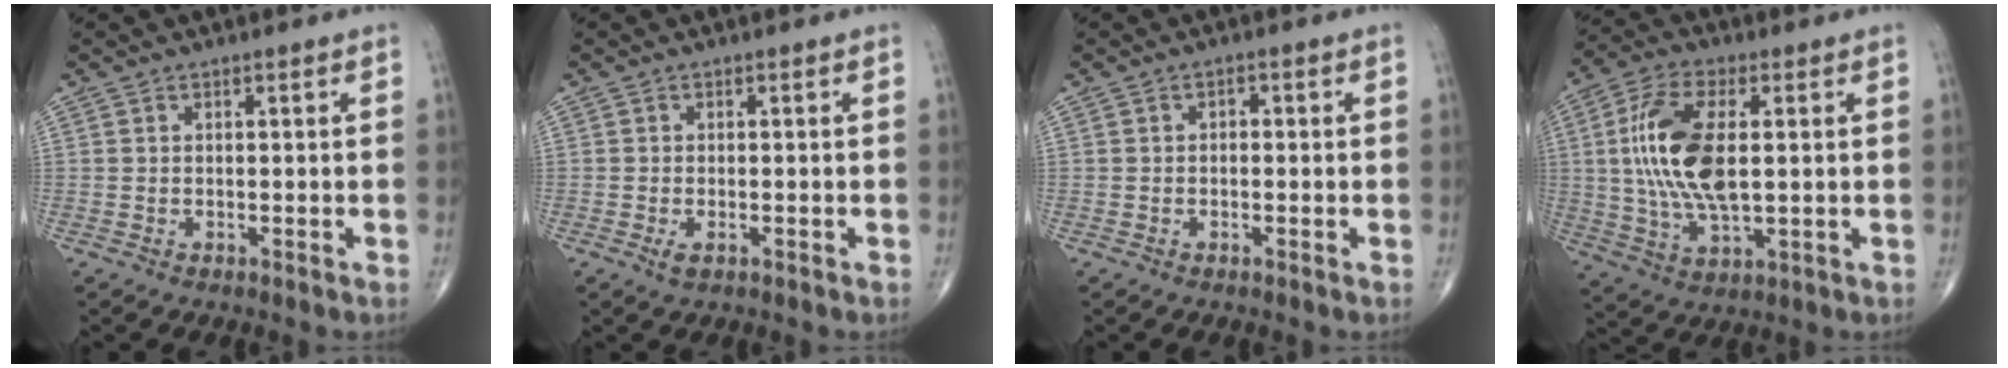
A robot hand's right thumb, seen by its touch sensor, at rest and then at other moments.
{"total": 1.6, "force": [-0.7, 0.7, 1.3], "torque": [-0.026, -0.003, -0.012]}
{"total": 0.8, "force": [0.0, 0.6, 0.6], "torque": [-0.004, 0.002, -0.004]}
{"total": 15.7, "force": [1.7, 7.3, 13.8], "torque": [-0.281, -0.003, 0.034]}